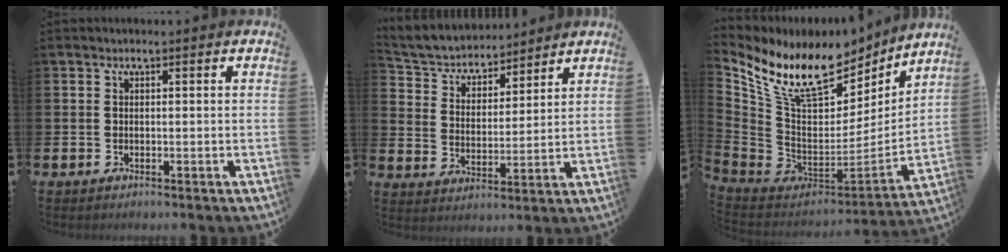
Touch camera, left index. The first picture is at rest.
{"total": 5.5, "force": [5.3, 1.6, 0.2], "torque": [-0.037, -0.041, 0.090]}
{"total": 12.7, "force": [9.5, 5.5, 6.3], "torque": [-0.156, -0.060, 0.170]}